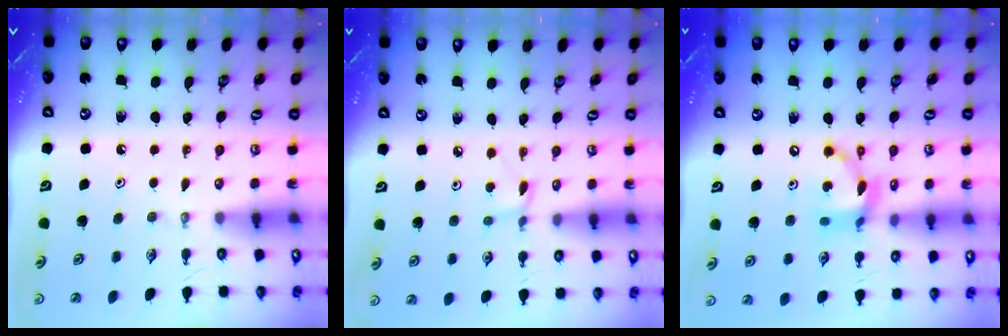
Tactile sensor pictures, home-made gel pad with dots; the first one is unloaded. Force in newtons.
{"total": 2.0, "press": 2.0, "slide": 0.3}
{"total": 13.4, "press": 13.3, "slide": 1.1}